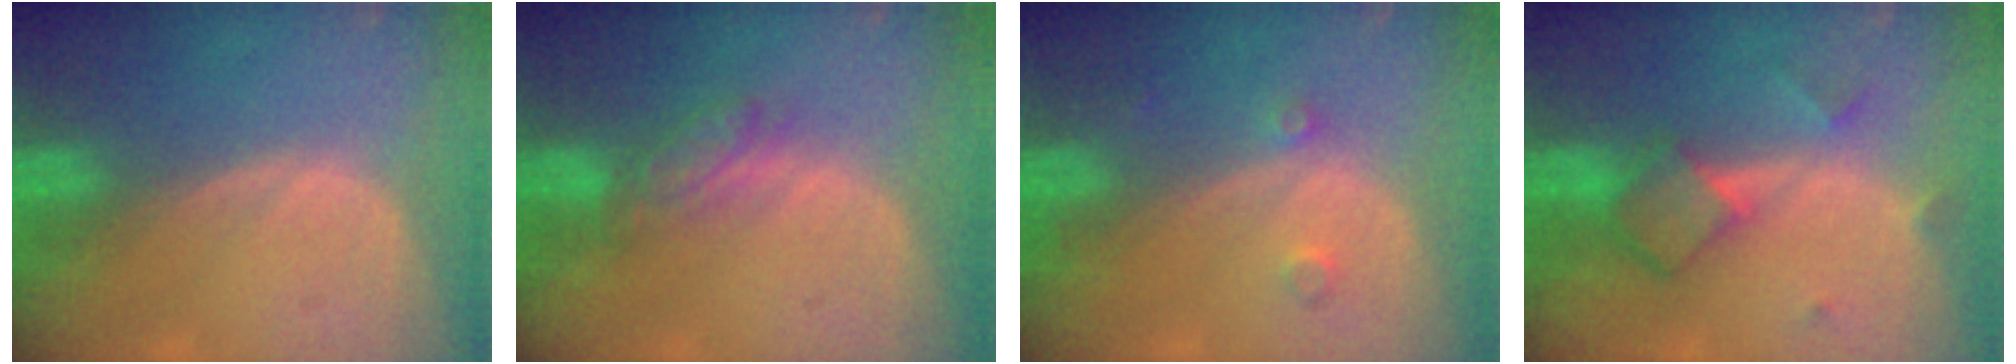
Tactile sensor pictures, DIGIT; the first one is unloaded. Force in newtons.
{"total": 4.1, "press": 4.1, "slide": 0.4}
{"total": 2.1, "press": 1.8, "slide": 1.1}
{"total": 5.5, "press": 5.4, "slide": 1.0}